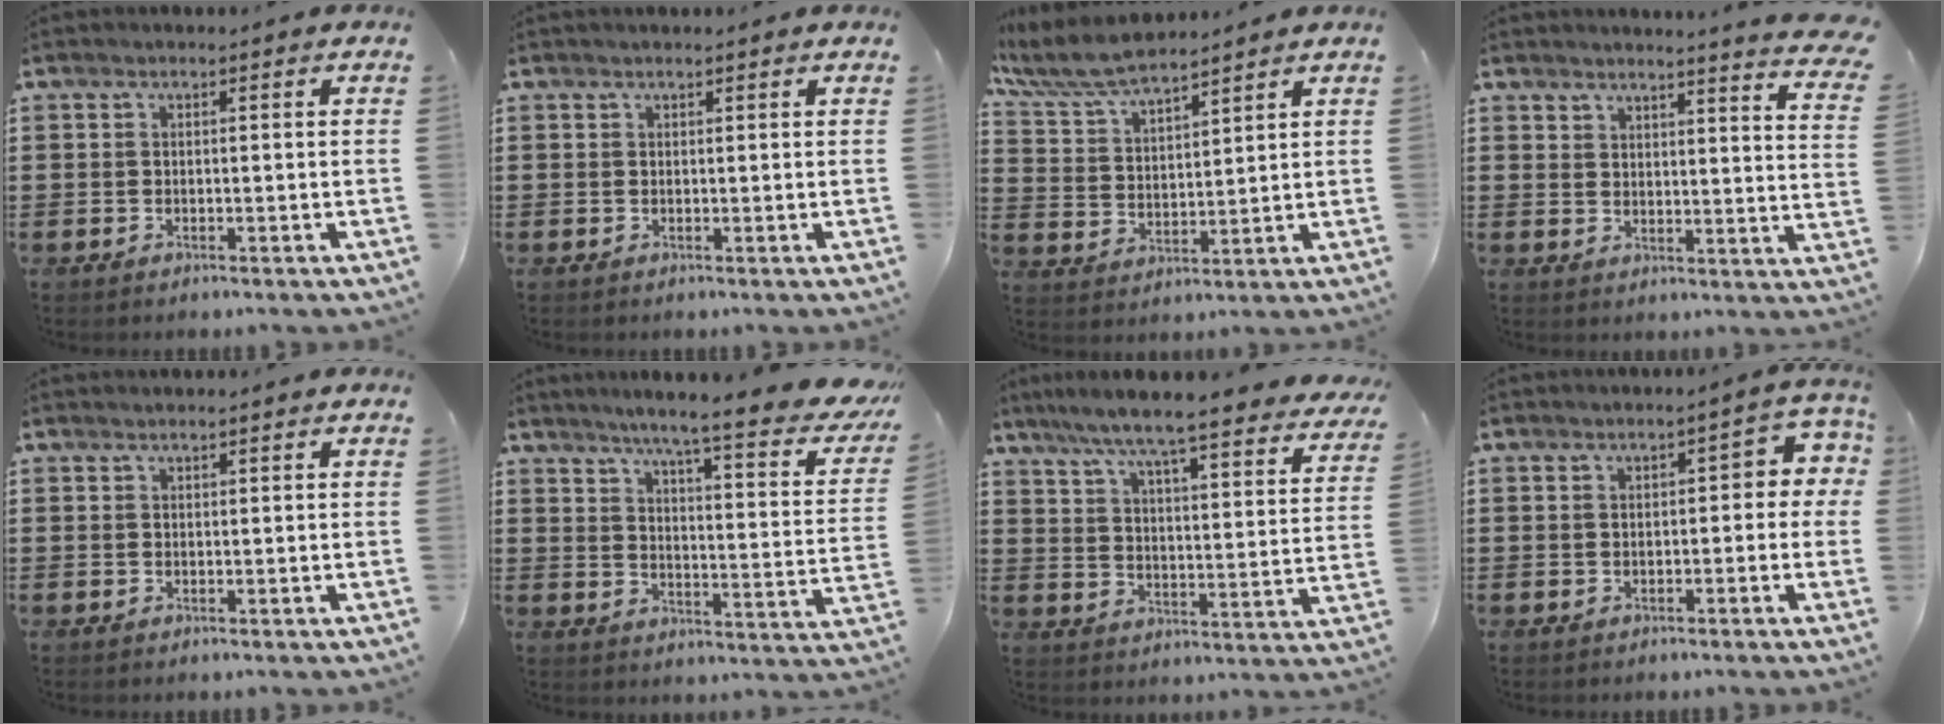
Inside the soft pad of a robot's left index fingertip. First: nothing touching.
{"total": 0.6, "force": [0.5, 0.3, -0.2], "torque": [0.001, 0.001, 0.010]}
{"total": 7.6, "force": [6.7, 1.3, 3.2], "torque": [-0.087, -0.022, 0.122]}
{"total": 4.4, "force": [4.3, 0.2, 0.8], "torque": [-0.024, -0.023, 0.076]}
{"total": 0.6, "force": [0.6, -0.1, 0.1], "torque": [-0.002, -0.002, 0.012]}
{"total": 6.7, "force": [5.4, -0.2, 4.1], "torque": [-0.077, -0.047, 0.078]}
{"total": 6.1, "force": [5.4, -0.8, 2.7], "torque": [-0.078, -0.048, 0.085]}
{"total": 3.9, "force": [0.4, 1.8, 3.4], "torque": [-0.050, 0.004, -0.001]}